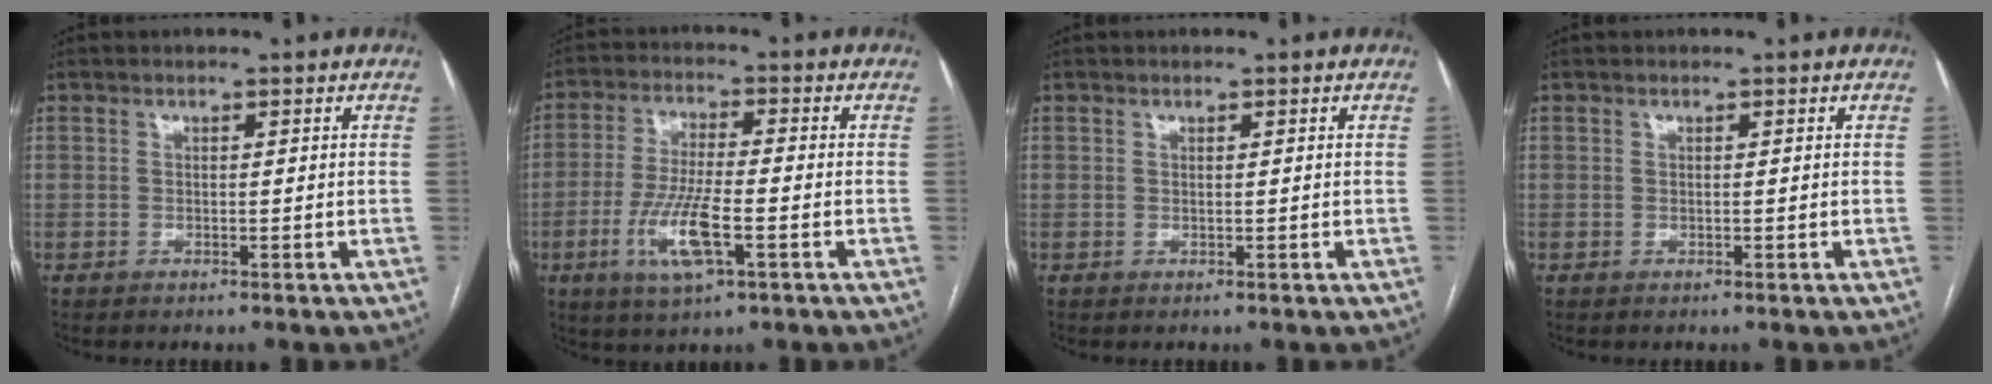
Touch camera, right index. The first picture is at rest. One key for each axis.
{"total": 9.6, "fx": -3.5, "fy": 1.6, "fz": 8.8, "tx": -0.181, "ty": -0.012, "tz": -0.064}
{"total": 0.0}
{"total": 0.0}